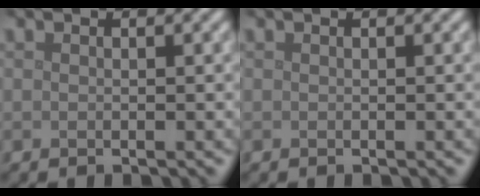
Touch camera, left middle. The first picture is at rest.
{"total": 0.0}